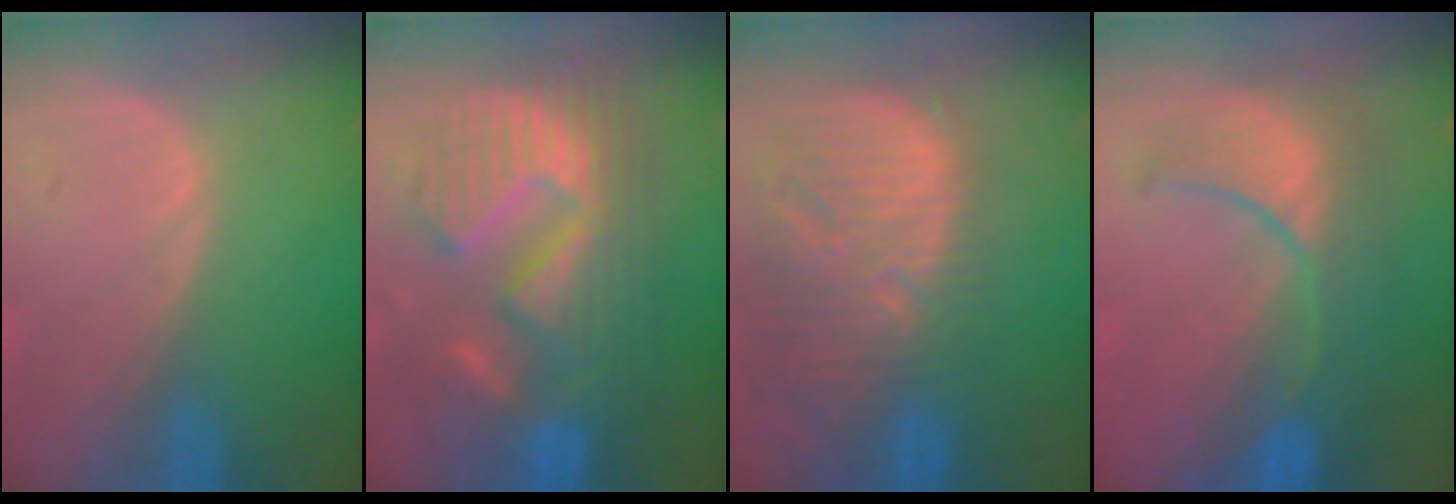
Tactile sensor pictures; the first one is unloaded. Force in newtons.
{"total": 13.2, "press": 13.1, "slide": 1.4}
{"total": 13.5, "press": 11.6, "slide": 6.9}
{"total": 9.9, "press": 9.1, "slide": 3.9}